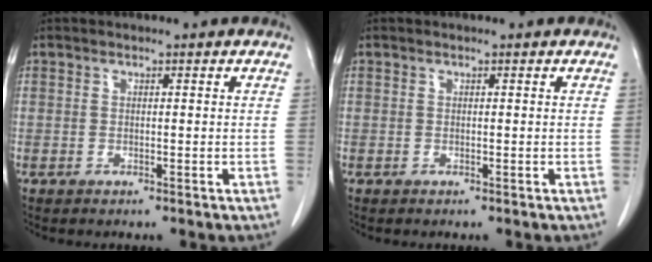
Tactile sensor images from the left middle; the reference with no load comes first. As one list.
[{"total": 0.0}]